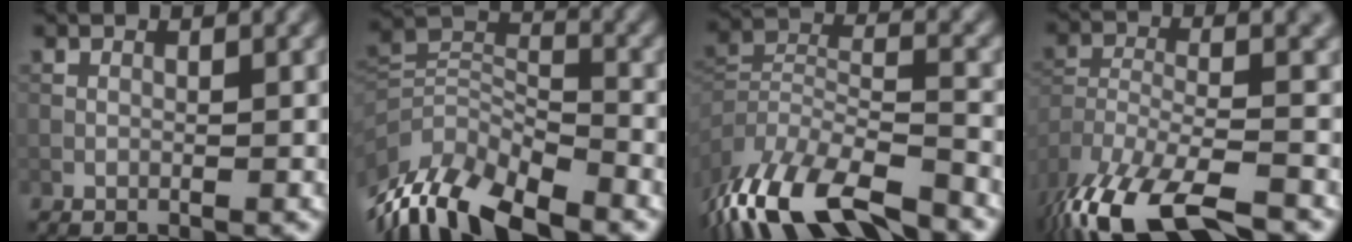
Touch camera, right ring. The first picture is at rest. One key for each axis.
{"total": 11.4, "fx": -8.1, "fy": 4.6, "fz": 6.6, "tx": -0.132, "ty": -0.011, "tz": -0.156}
{"total": 13.6, "fx": -10.0, "fy": 4.3, "fz": 8.1, "tx": -0.180, "ty": -0.005, "tz": -0.166}
{"total": 14.2, "fx": -10.2, "fy": 4.7, "fz": 8.8, "tx": -0.200, "ty": -0.040, "tz": -0.154}